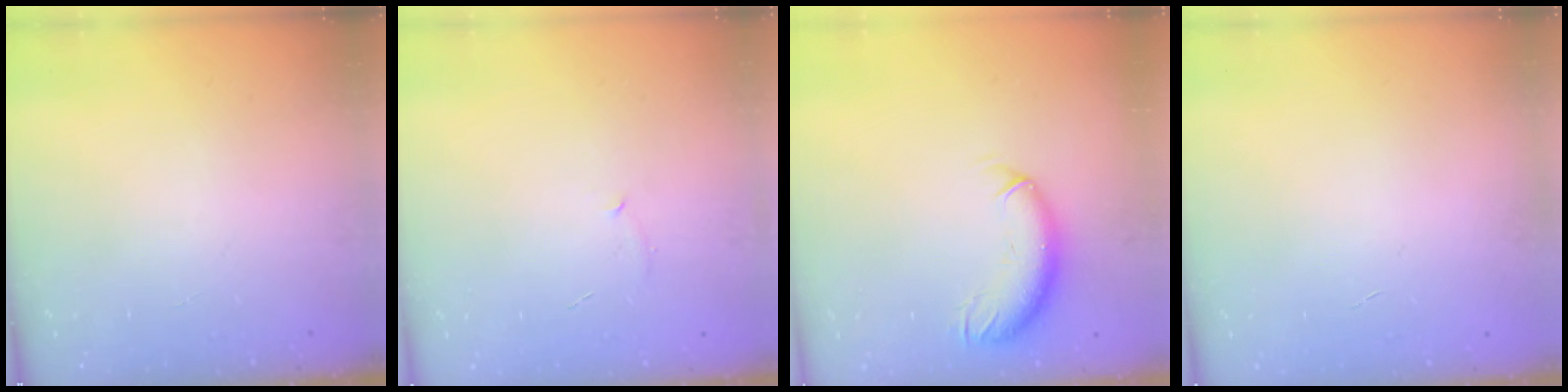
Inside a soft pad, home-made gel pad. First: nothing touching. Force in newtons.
{"total": 3.9, "press": 3.8, "slide": 1.0}
{"total": 9.2, "press": 9.0, "slide": 1.9}
{"total": 0.0}